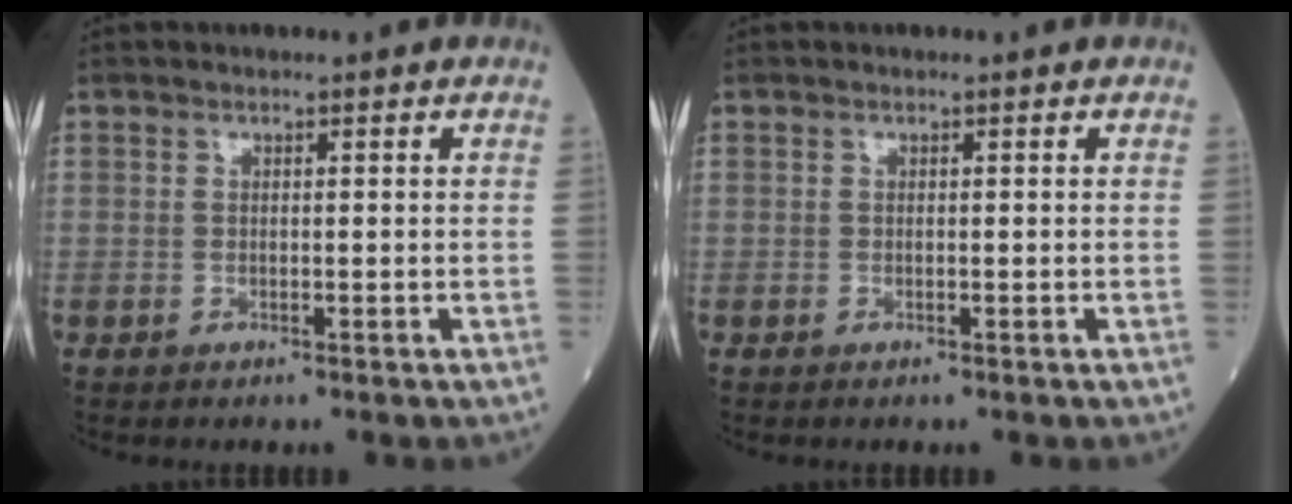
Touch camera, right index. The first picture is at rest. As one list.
[{"total": 0.0}]